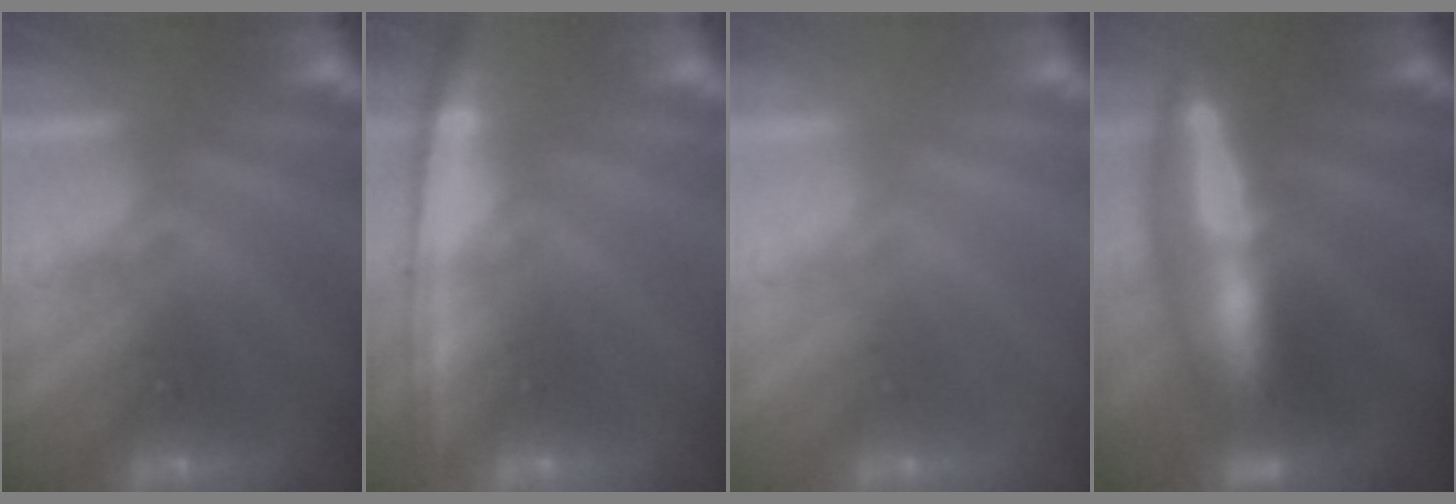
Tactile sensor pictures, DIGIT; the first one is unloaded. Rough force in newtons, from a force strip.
{"total": 1.3}
{"total": 2.9}
{"total": 8.4}